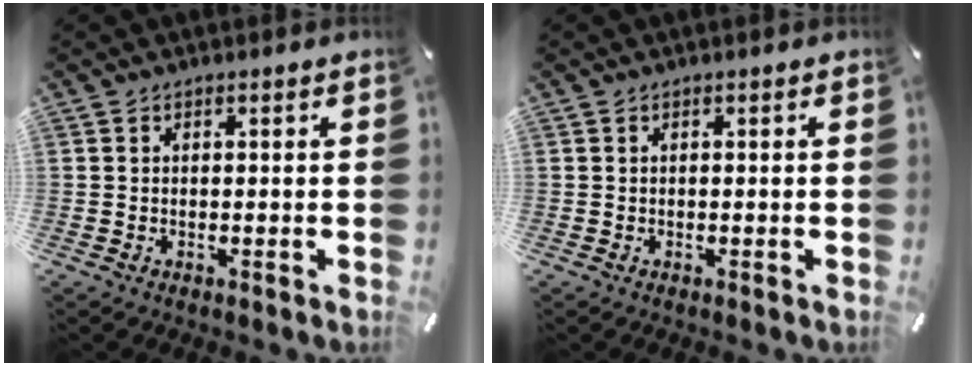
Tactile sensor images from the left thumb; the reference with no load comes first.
{"total": 0.0}